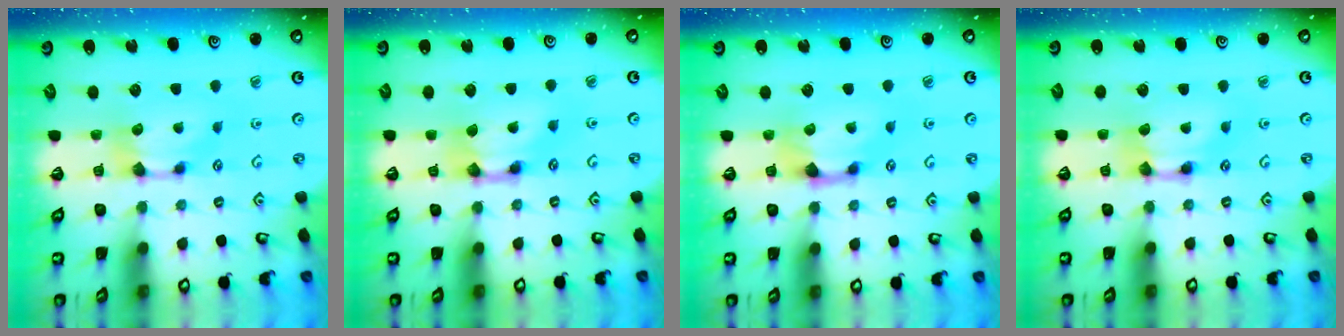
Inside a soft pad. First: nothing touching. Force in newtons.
{"total": 2.5, "press": 2.5, "slide": 0.2}
{"total": 1.1, "press": 0.5, "slide": 1.0}
{"total": 2.0, "press": 2.0, "slide": 0.1}